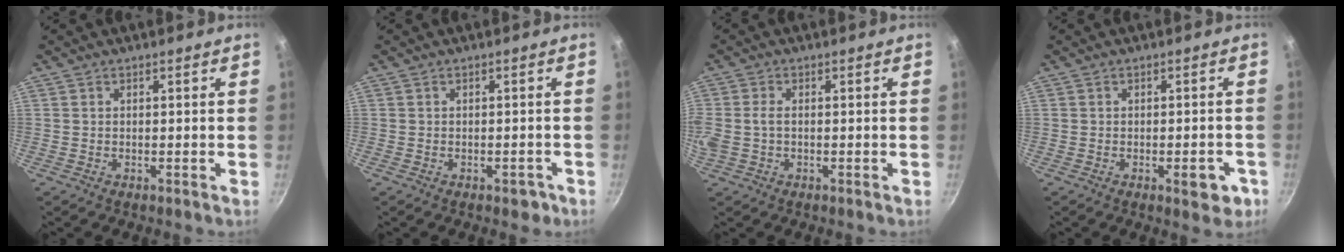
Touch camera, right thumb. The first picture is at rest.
{"total": 3.3, "force": [-1.7, 2.0, 2.1], "torque": [-0.002, 0.010, -0.019]}
{"total": 3.6, "force": [-0.3, 2.7, 2.3], "torque": [-0.067, 0.010, -0.002]}
{"total": 4.5, "force": [-2.0, 1.8, 3.5], "torque": [-0.027, 0.010, -0.022]}